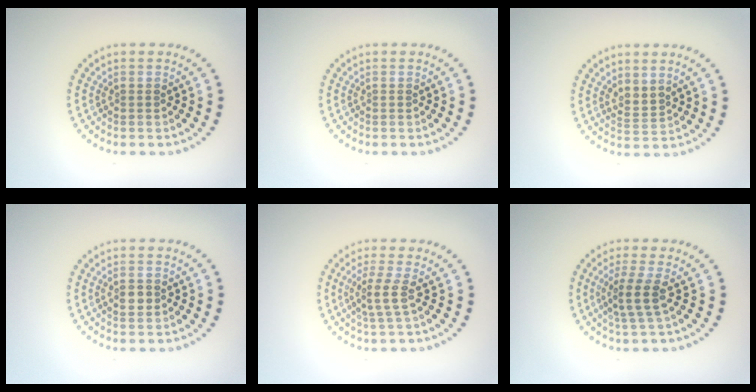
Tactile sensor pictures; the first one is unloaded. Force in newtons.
{"total": 0.0}
{"total": 1.7, "press": 1.4, "slide": 1.1}
{"total": 1.3, "press": 1.2, "slide": 0.4}
{"total": 2.2, "press": 1.7, "slide": 1.3}
{"total": 2.6, "press": 1.9, "slide": 1.7}